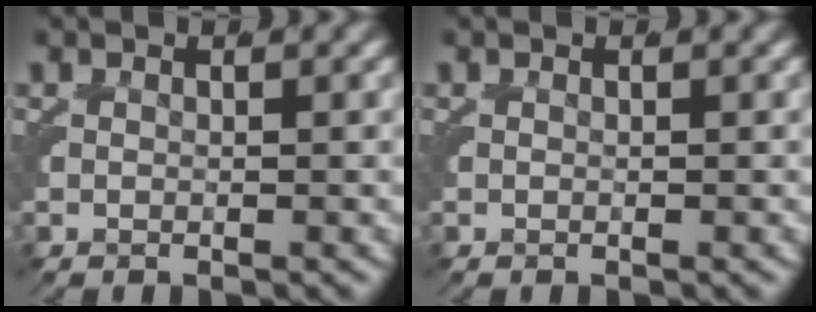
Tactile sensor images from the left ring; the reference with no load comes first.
{"total": 0.0}